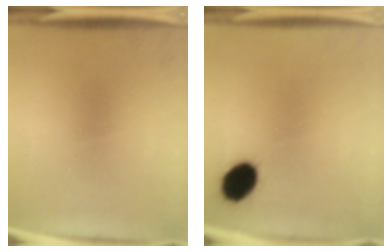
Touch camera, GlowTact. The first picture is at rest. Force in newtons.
{"total": 8.7}